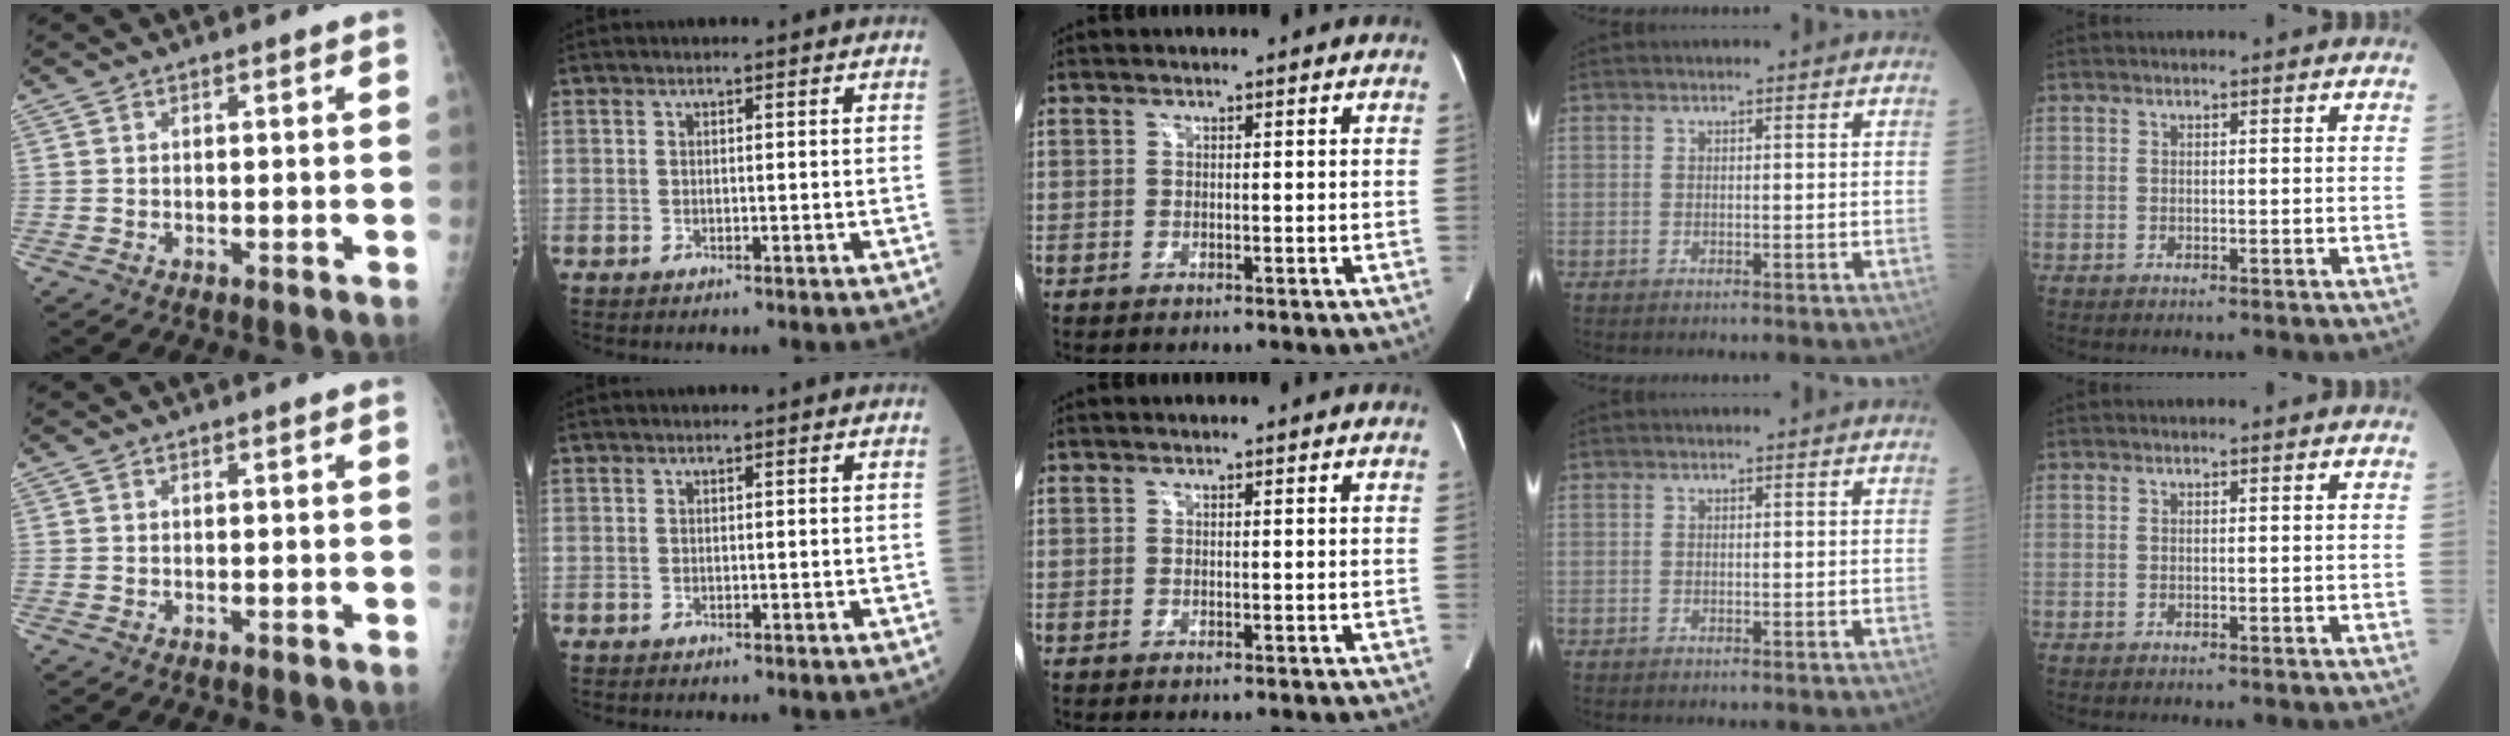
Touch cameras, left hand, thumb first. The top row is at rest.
{}